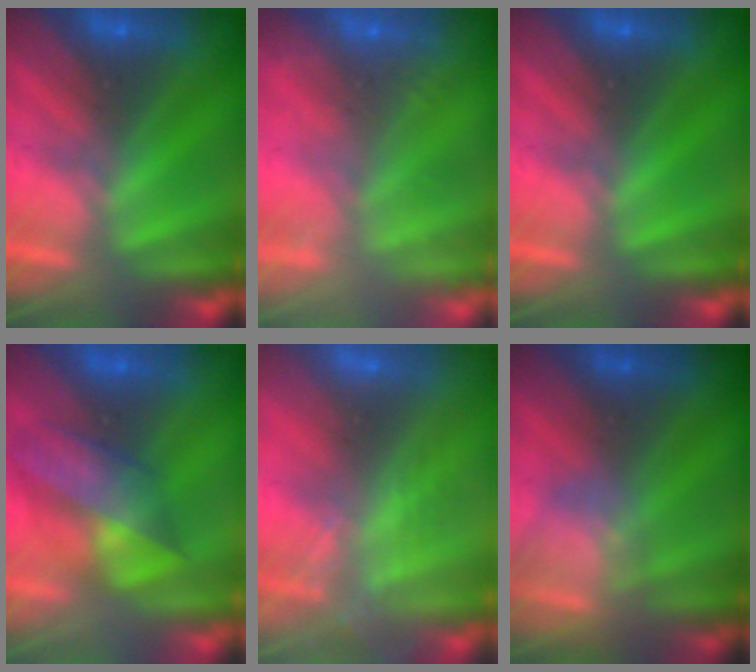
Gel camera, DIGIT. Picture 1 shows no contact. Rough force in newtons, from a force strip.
{"total": 5.6}
{"total": 0.0}
{"total": 4.0}
{"total": 2.2}
{"total": 4.4}